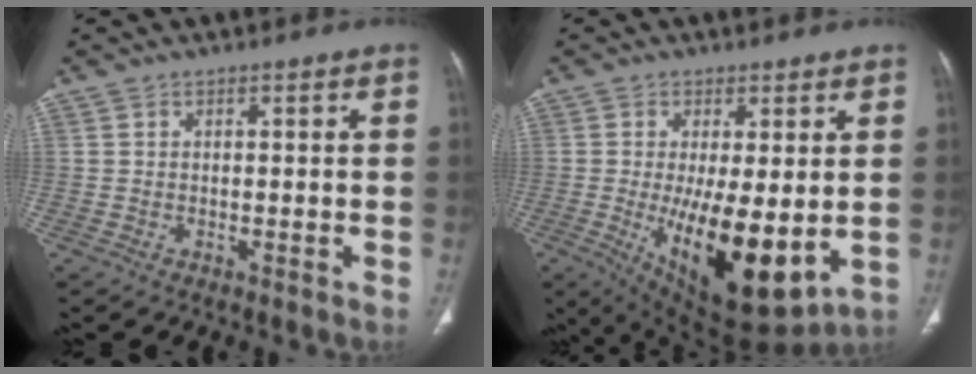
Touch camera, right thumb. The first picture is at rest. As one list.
[{"total": 16.2, "force": [-2.4, 6.0, 14.9], "torque": [-0.235, -0.035, -0.016]}]